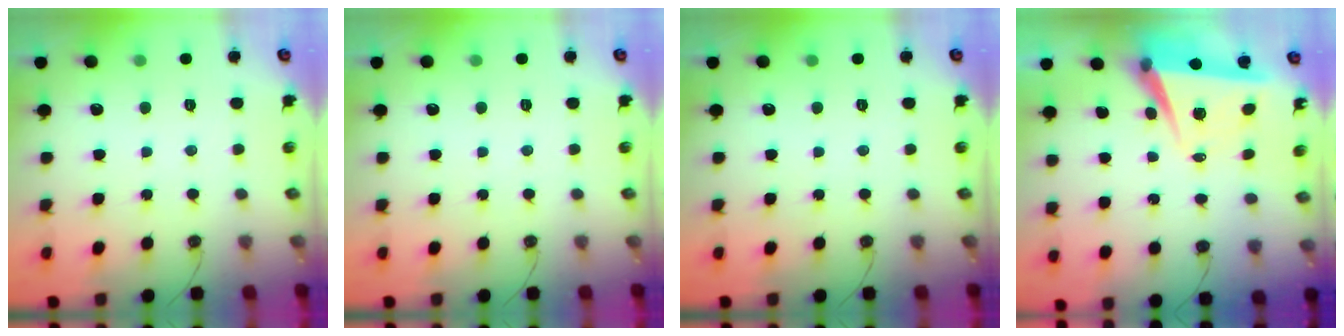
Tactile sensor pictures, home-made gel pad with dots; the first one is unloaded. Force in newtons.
{"total": 0.0}
{"total": 0.0}
{"total": 6.9, "press": 5.3, "slide": 4.4}